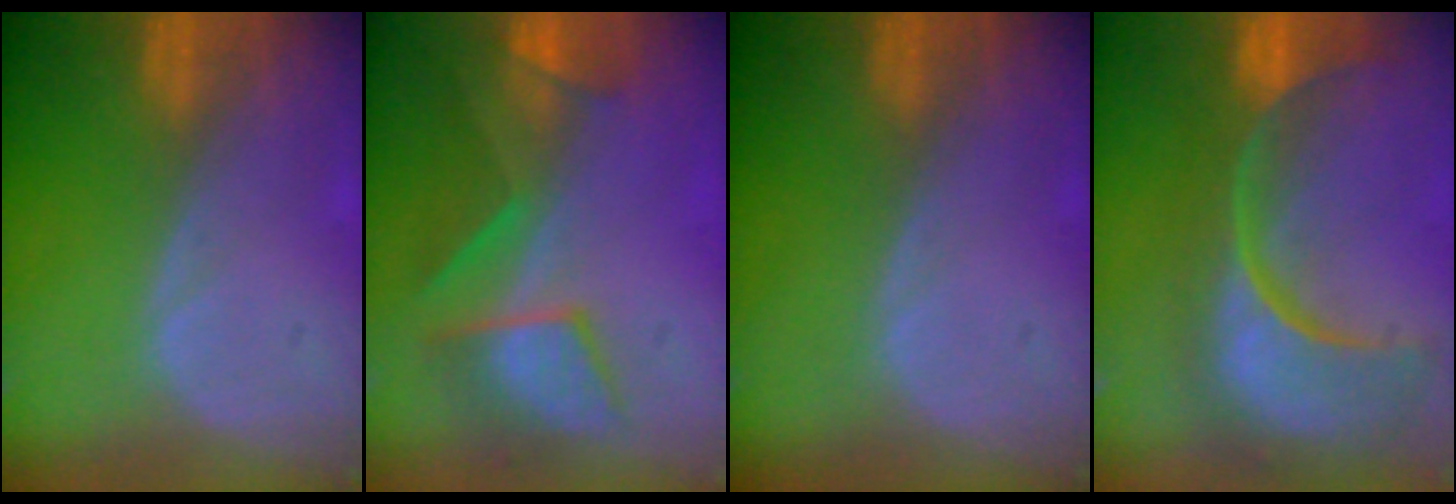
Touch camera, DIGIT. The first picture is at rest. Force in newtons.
{"total": 7.6, "press": 7.5, "slide": 1.1}
{"total": 0.0}
{"total": 14.9, "press": 11.8, "slide": 9.1}